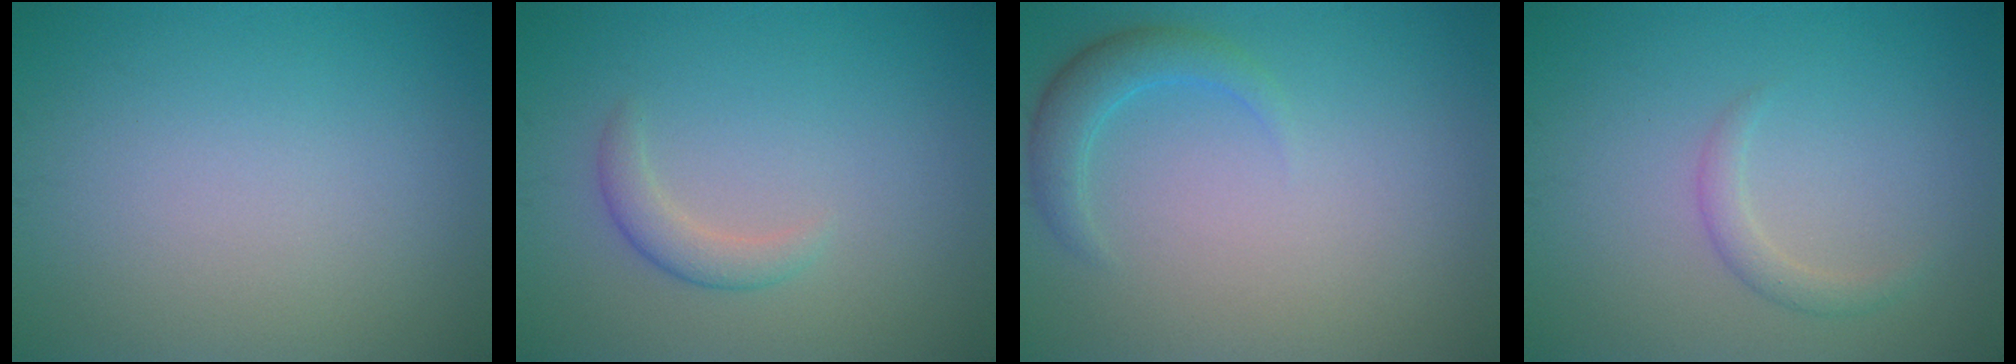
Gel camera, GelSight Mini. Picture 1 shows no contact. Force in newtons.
{"total": 1.8, "press": 1.8, "slide": 0.1}
{"total": 2.4, "press": 2.4, "slide": 0.1}
{"total": 1.5, "press": 1.5, "slide": 0.1}